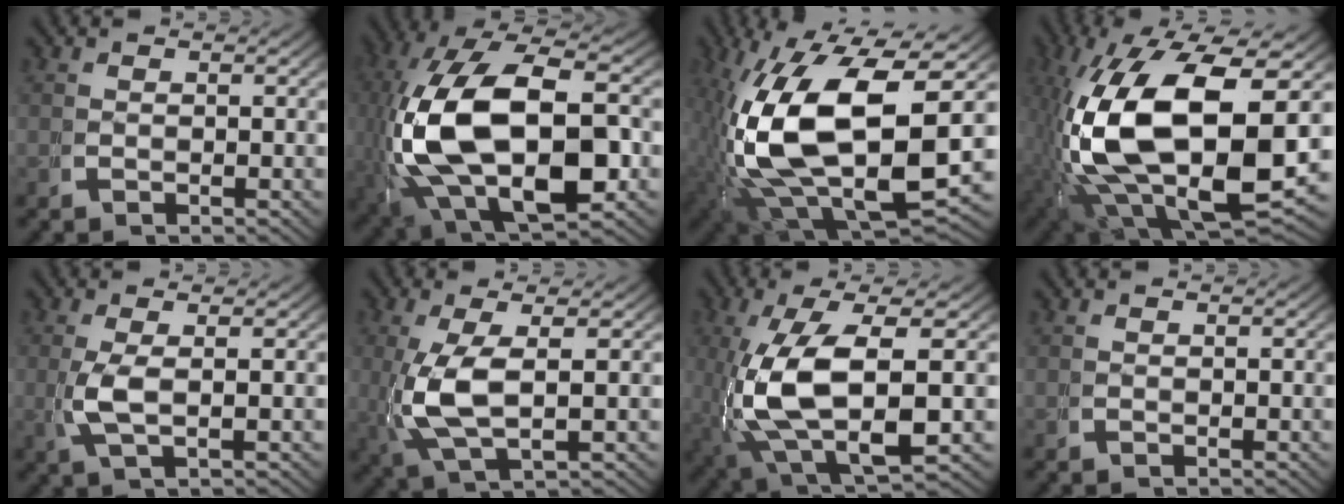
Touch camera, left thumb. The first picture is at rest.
{"total": 20.0, "force": [-0.8, 11.9, 16.0], "torque": [-0.386, -0.068, 0.026]}
{"total": 19.8, "force": [-1.6, 12.0, 15.7], "torque": [-0.361, -0.086, 0.018]}
{"total": 22.2, "force": [-1.5, 13.4, 17.6], "torque": [-0.409, -0.085, 0.020]}
{"total": 3.2, "force": [0.5, 1.0, 3.0], "torque": [-0.086, -0.009, 0.018]}
{"total": 7.1, "force": [0.6, 3.2, 6.4], "torque": [-0.170, -0.017, 0.026]}
{"total": 13.5, "force": [-0.9, 7.4, 11.2], "torque": [-0.292, -0.054, 0.021]}
{"total": 0.0}